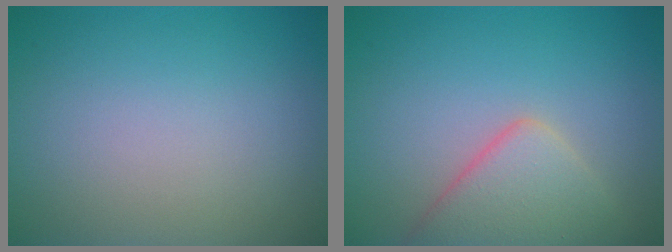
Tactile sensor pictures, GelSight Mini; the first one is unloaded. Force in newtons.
{"total": 4.4, "press": 4.4, "slide": 0.2}